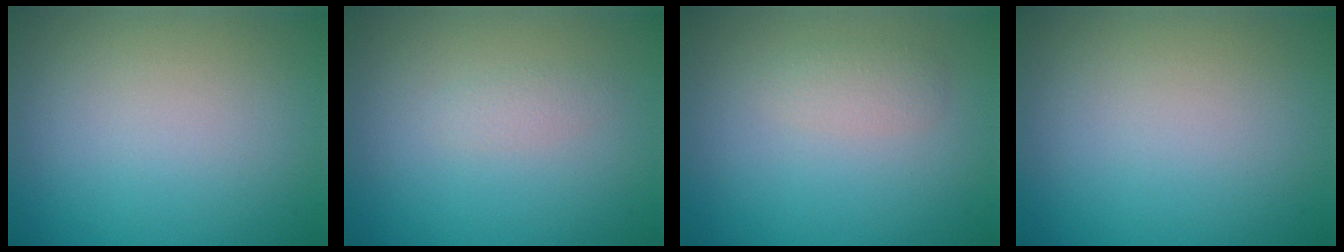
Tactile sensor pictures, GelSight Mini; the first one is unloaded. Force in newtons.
{"total": 0.9, "press": 0.9, "slide": 0.1}
{"total": 1.3, "press": 1.3, "slide": 0.1}
{"total": 0.0}